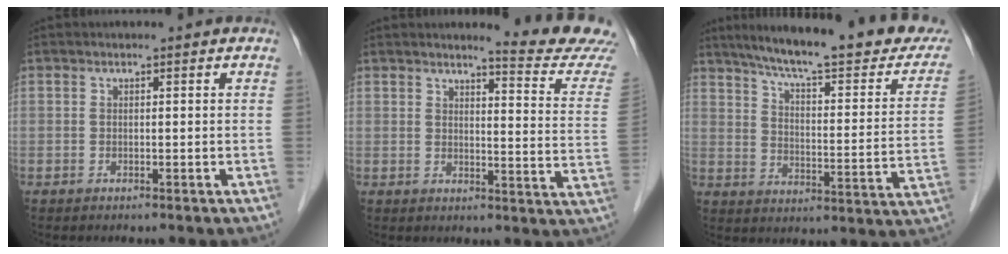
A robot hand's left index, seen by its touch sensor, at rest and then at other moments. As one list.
[{"total": 11.4, "force": [11.1, -1.5, 2.5], "torque": [-0.031, -0.094, 0.115]}, {"total": 25.2, "force": [21.2, 3.3, 13.2], "torque": [-0.189, -0.034, 0.271]}]